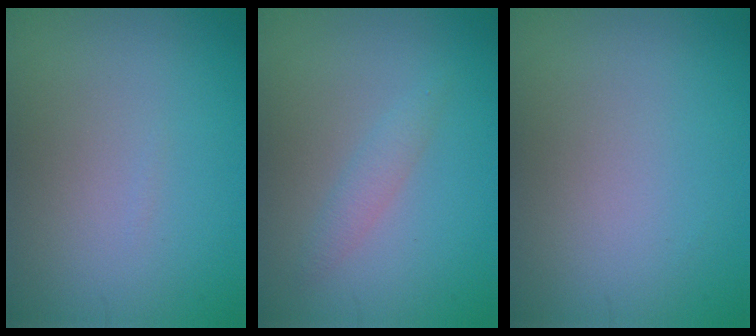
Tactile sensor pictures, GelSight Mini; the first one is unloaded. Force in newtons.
{"total": 1.3, "press": 1.3, "slide": 0.0}
{"total": 0.0}